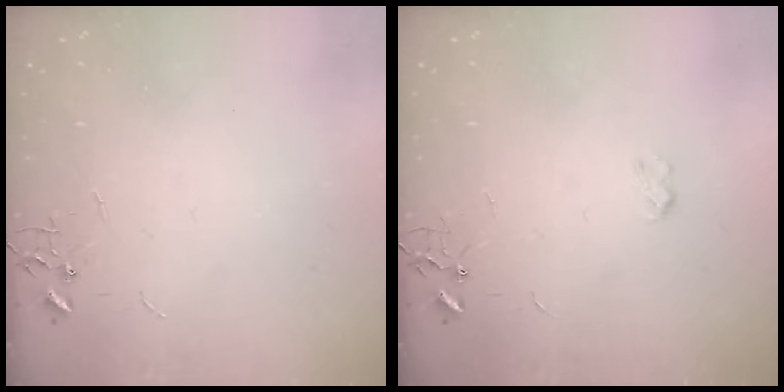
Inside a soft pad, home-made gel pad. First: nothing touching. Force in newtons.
{"total": 2.6, "press": 2.6, "slide": 0.5}